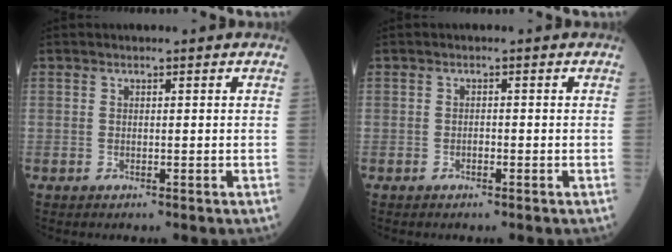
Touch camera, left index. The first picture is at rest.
{"total": 0.7, "force": [-0.6, 0.2, 0.4], "torque": [-0.004, -0.004, -0.014]}